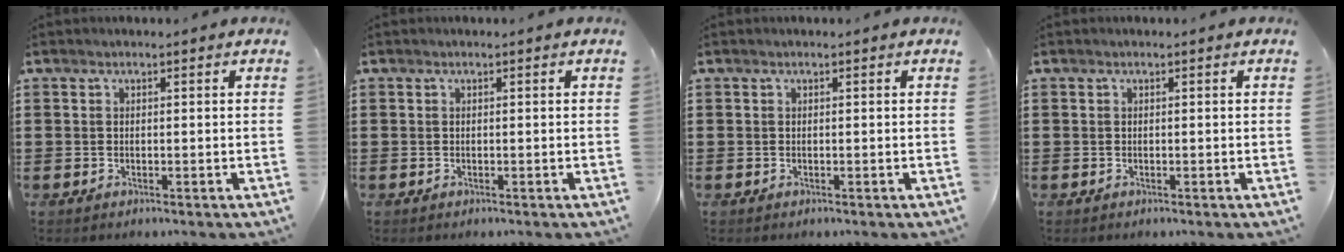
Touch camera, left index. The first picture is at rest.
{"total": 0.0}
{"total": 0.0}
{"total": 0.0}